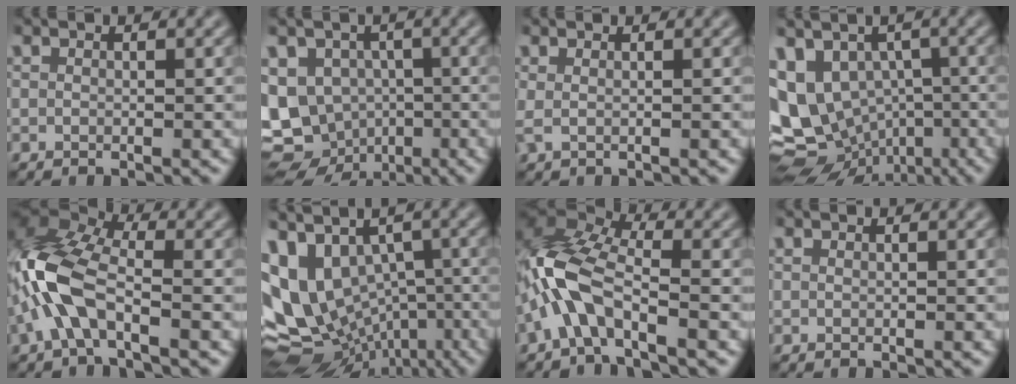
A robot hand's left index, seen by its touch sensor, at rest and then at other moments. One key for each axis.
{"total": 11.9, "fx": -4.2, "fy": 9.6, "fz": 5.7, "tx": -0.103, "ty": -0.019, "tz": -0.080}
{"total": 0.7, "fx": 0.2, "fy": 0.0, "fz": 0.7, "tx": -0.015, "ty": -0.001, "tz": 0.002}
{"total": 10.4, "fx": -0.4, "fy": 7.9, "fz": 6.7, "tx": -0.131, "ty": -0.018, "tz": 0.022}
{"total": 7.9, "fx": -2.4, "fy": 3.6, "fz": 6.7, "tx": -0.160, "ty": 0.018, "tz": -0.058}
{"total": 11.0, "fx": 0.6, "fy": 8.1, "fz": 7.4, "tx": -0.145, "ty": 0.000, "tz": 0.035}
{"total": 6.7, "fx": -2.8, "fy": 2.5, "fz": 5.6, "tx": -0.129, "ty": 0.017, "tz": -0.063}
{"total": 0.0}